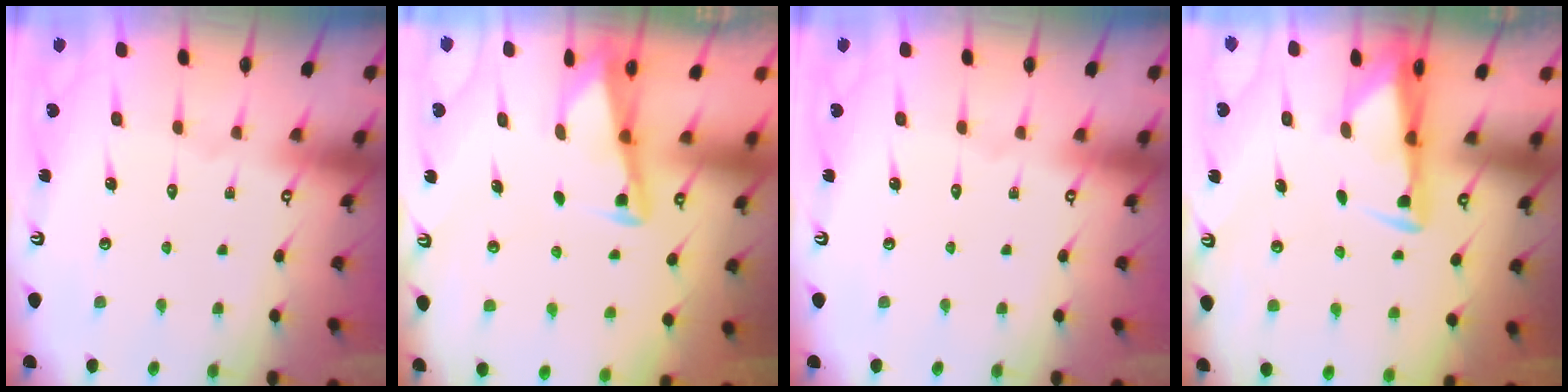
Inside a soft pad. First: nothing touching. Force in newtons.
{"total": 2.9, "press": 2.9, "slide": 0.4}
{"total": 0.0}
{"total": 2.9, "press": 2.8, "slide": 0.9}